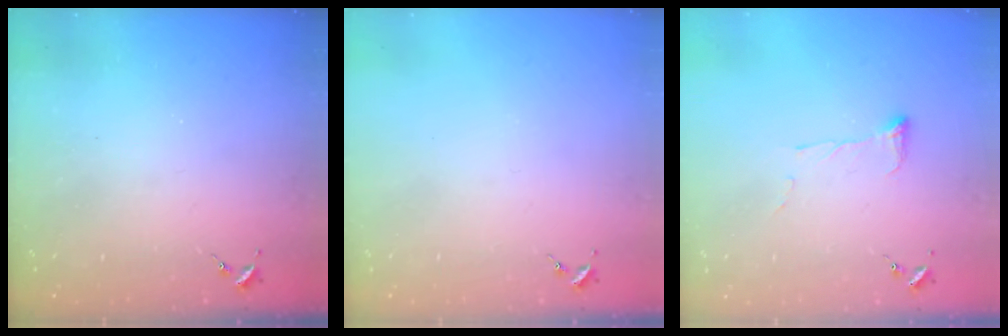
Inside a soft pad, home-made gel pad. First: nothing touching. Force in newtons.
{"total": 0.0}
{"total": 6.1, "press": 6.1, "slide": 0.3}